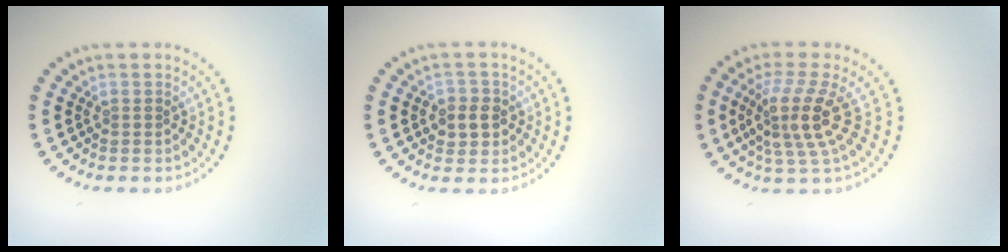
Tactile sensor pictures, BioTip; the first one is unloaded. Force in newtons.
{"total": 2.4, "press": 2.3, "slide": 0.8}
{"total": 4.4, "press": 3.3, "slide": 2.9}